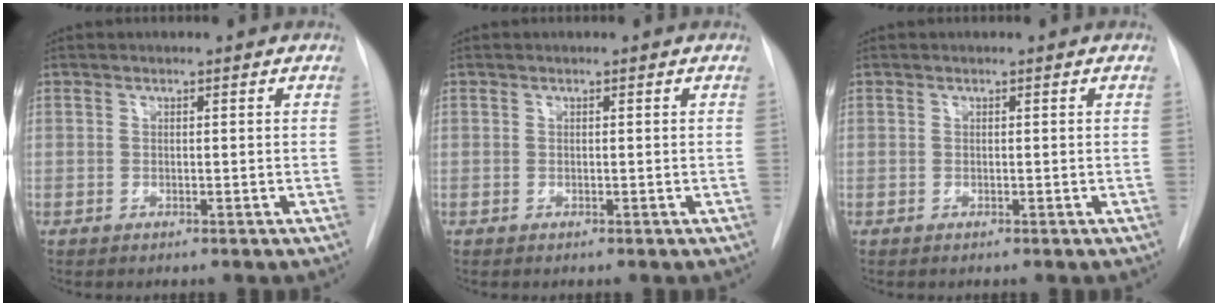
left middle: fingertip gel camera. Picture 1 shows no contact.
{"total": 0.0}
{"total": 0.0}